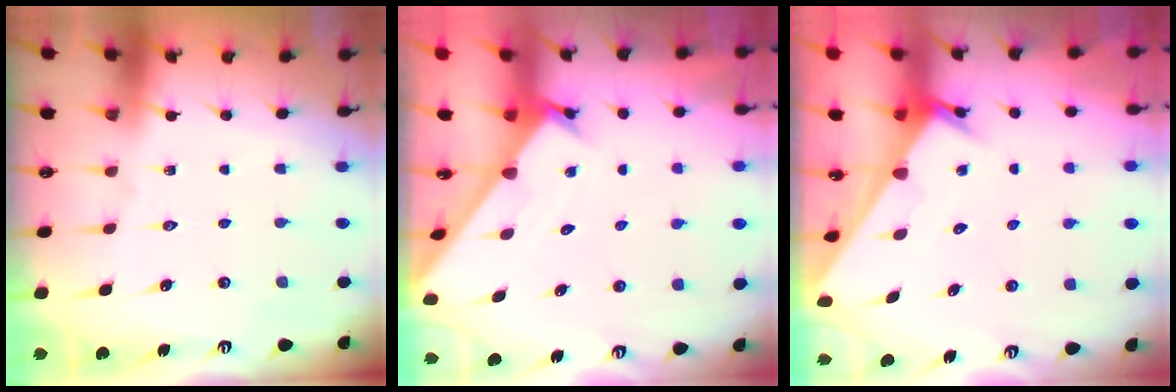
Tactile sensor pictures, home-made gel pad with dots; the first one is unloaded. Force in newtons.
{"total": 1.7, "press": 1.7, "slide": 0.1}
{"total": 2.4, "press": 2.4, "slide": 0.1}